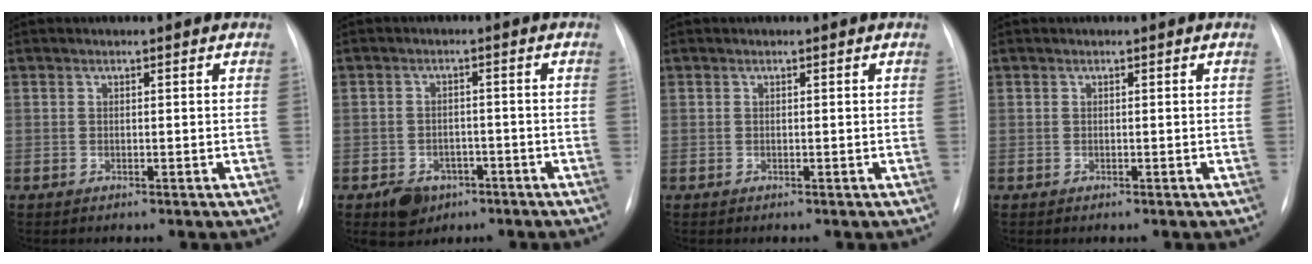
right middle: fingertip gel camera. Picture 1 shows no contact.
{"total": 5.0, "force": [-2.8, 3.7, 1.8], "torque": [-0.025, 0.006, -0.033]}
{"total": 0.0}
{"total": 0.0}